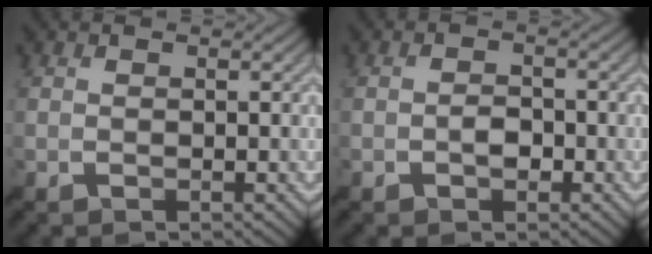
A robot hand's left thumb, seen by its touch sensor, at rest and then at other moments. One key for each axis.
{"total": 2.0, "fx": -0.8, "fy": 1.3, "fz": 1.3, "tx": -0.024, "ty": 0.002, "tz": -0.018}